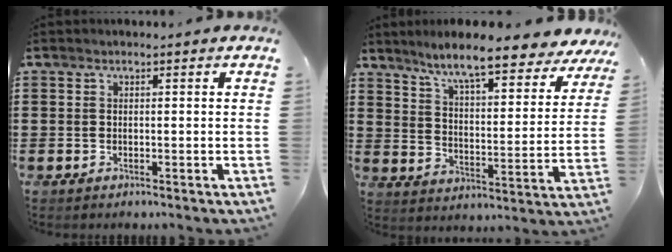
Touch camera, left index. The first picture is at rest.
{"total": 8.8, "force": [7.7, 0.1, 4.2], "torque": [-0.105, -0.048, 0.125]}